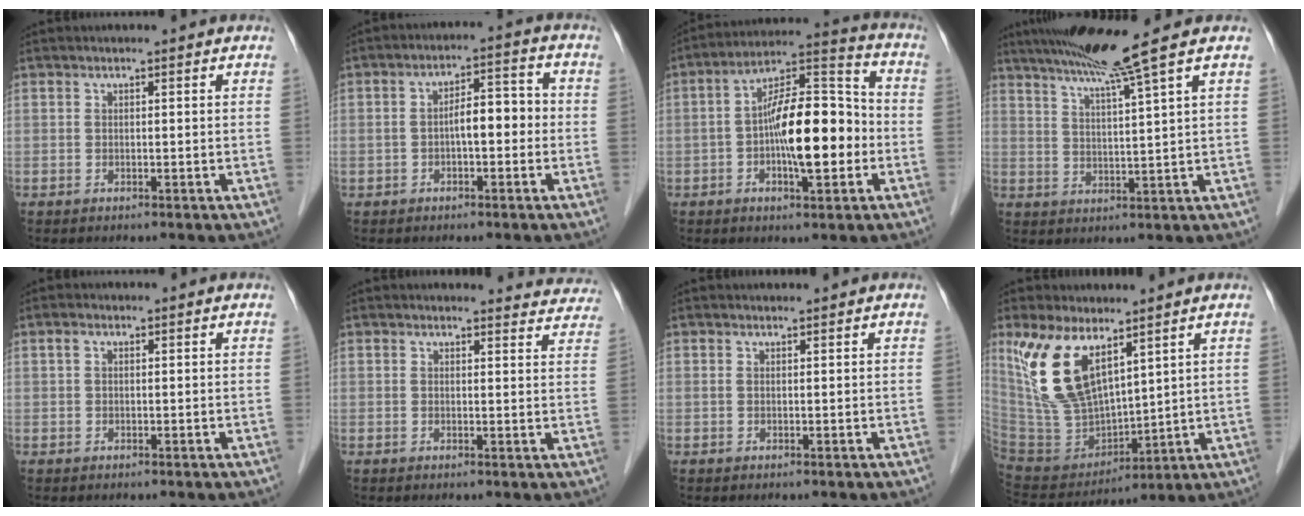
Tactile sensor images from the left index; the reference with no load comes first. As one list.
[{"total": 5.4, "force": [-1.1, 2.3, 4.8], "torque": [-0.082, 0.034, -0.015]}, {"total": 13.5, "force": [-2.7, 4.1, 12.6], "torque": [-0.219, 0.025, -0.044]}, {"total": 8.9, "force": [6.4, -2.6, 5.6], "torque": [-0.095, 0.002, 0.106]}, {"total": 1.0, "force": [0.4, 0.7, 0.6], "torque": [-0.017, 0.012, 0.009]}, {"total": 7.6, "force": [7.4, 1.6, 0.0], "torque": [0.029, -0.019, 0.053]}, {"total": 0.7, "force": [0.6, 0.0, 0.1], "torque": [-0.011, 0.004, 0.015]}, {"total": 12.9, "force": [7.3, 5.2, 9.2], "torque": [-0.198, 0.004, 0.161]}]